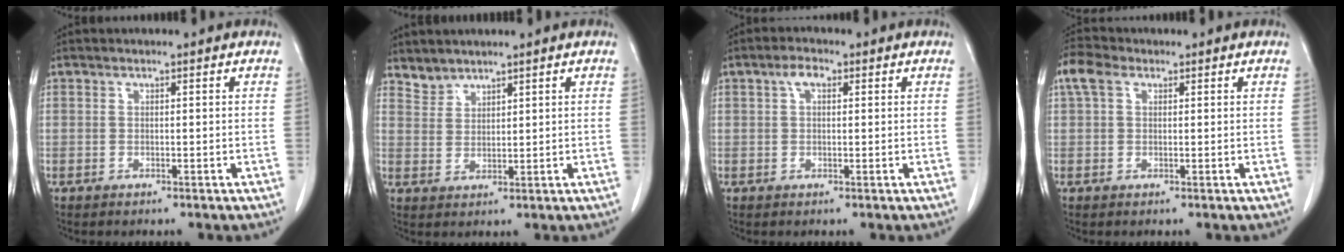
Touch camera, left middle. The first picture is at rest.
{"total": 2.7, "force": [2.5, 0.9, -0.3], "torque": [0.008, 0.007, 0.051]}
{"total": 2.4, "force": [1.0, 1.2, 1.9], "torque": [-0.038, 0.012, 0.017]}
{"total": 4.2, "force": [2.1, 2.7, 2.5], "torque": [-0.063, 0.028, 0.042]}